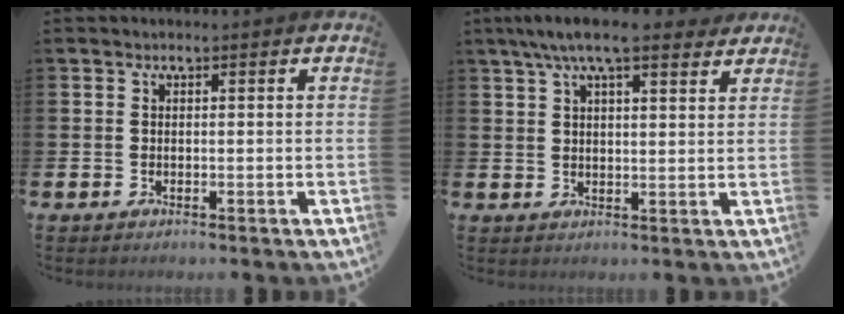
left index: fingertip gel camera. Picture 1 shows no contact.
{"total": 7.2, "force": [6.1, 1.6, 3.6], "torque": [-0.072, -0.014, 0.107]}